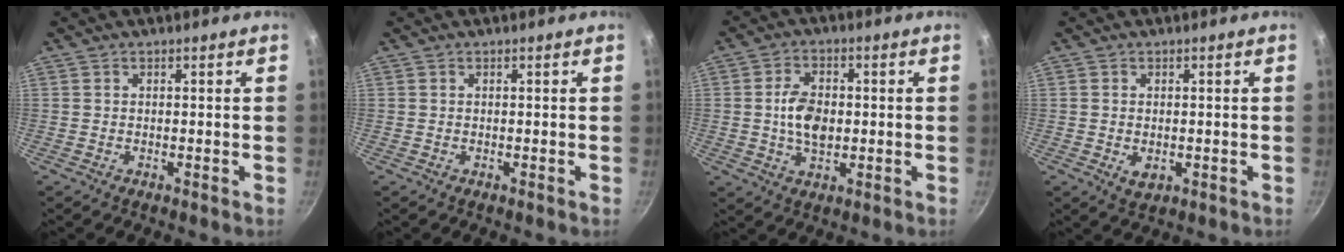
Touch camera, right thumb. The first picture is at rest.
{"total": 0.0}
{"total": 7.6, "force": [0.0, 4.9, 5.9], "torque": [-0.093, 0.004, -0.003]}
{"total": 3.1, "force": [-0.5, 2.1, 2.2], "torque": [-0.036, -0.008, -0.004]}